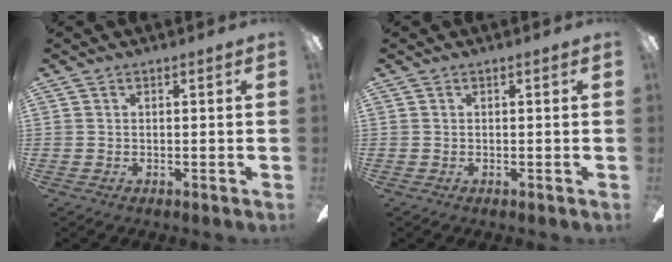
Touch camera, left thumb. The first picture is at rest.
{"total": 0.0}